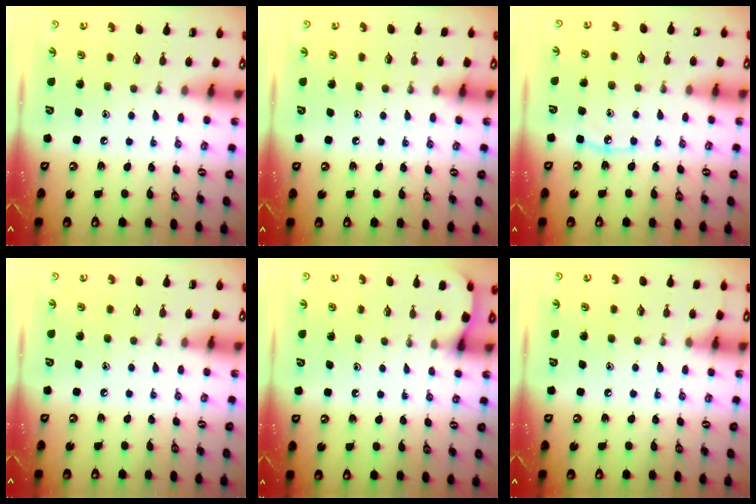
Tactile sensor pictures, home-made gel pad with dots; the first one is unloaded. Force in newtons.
{"total": 4.0, "press": 4.0, "slide": 0.4}
{"total": 5.1, "press": 5.1, "slide": 0.4}
{"total": 0.0}
{"total": 3.0, "press": 2.9, "slide": 0.3}
{"total": 3.7, "press": 3.6, "slide": 0.5}